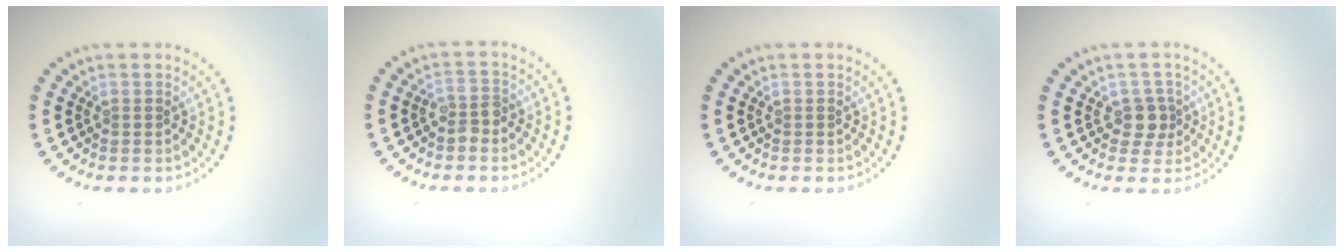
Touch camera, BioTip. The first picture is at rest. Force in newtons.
{"total": 1.7, "press": 1.6, "slide": 0.6}
{"total": 0.0}
{"total": 2.1, "press": 1.7, "slide": 1.2}